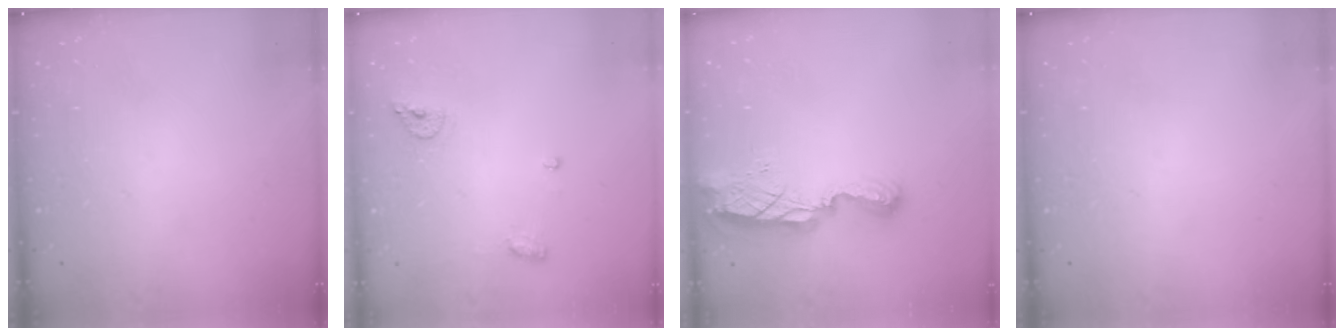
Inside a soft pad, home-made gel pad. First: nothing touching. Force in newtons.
{"total": 6.6, "press": 6.5, "slide": 1.0}
{"total": 8.9, "press": 8.9, "slide": 0.5}
{"total": 0.0}